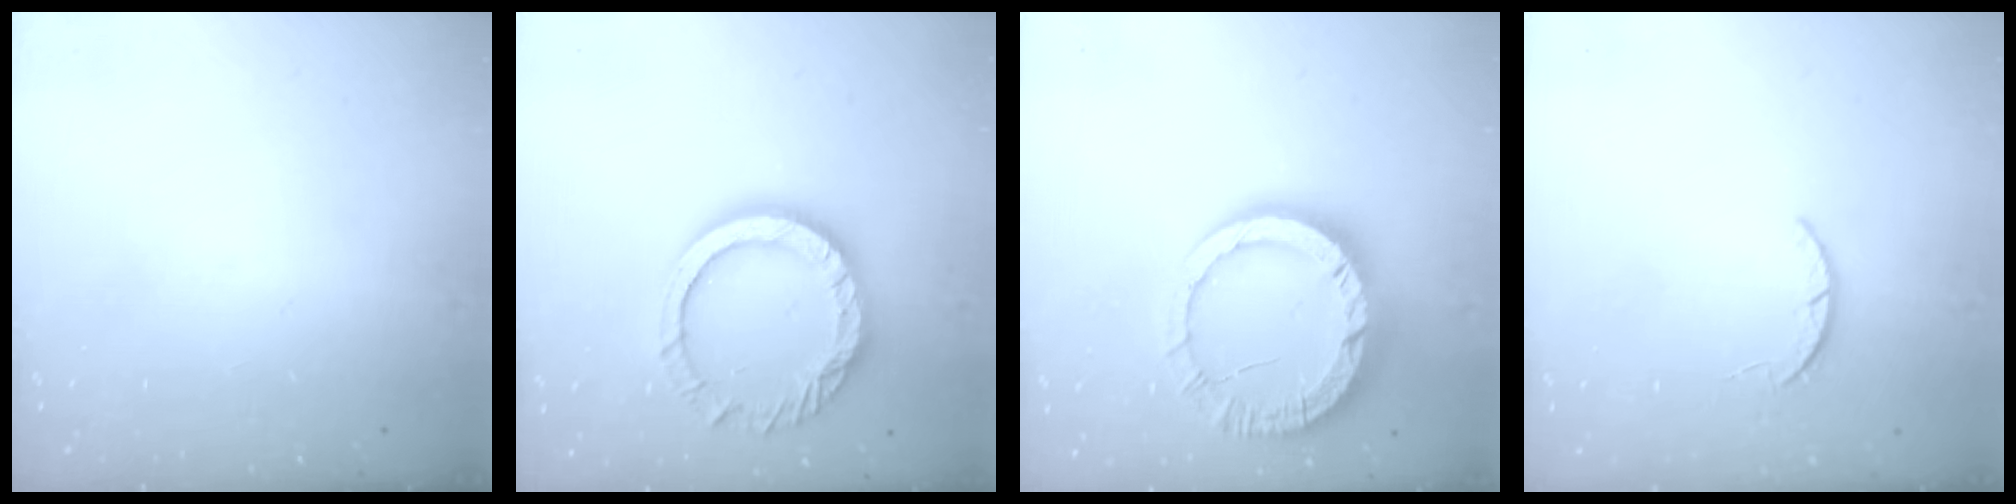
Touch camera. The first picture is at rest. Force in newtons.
{"total": 13.9, "press": 13.9, "slide": 1.0}
{"total": 14.6, "press": 14.5, "slide": 1.4}
{"total": 1.9, "press": 1.9, "slide": 0.3}